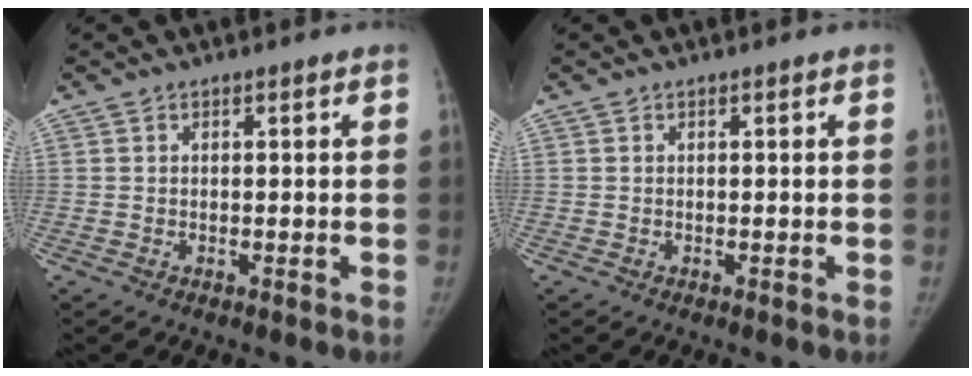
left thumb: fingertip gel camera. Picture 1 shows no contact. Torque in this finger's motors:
{"motor_torque": [0.00, 0.00, 0.32, -0.22, 0.00]}